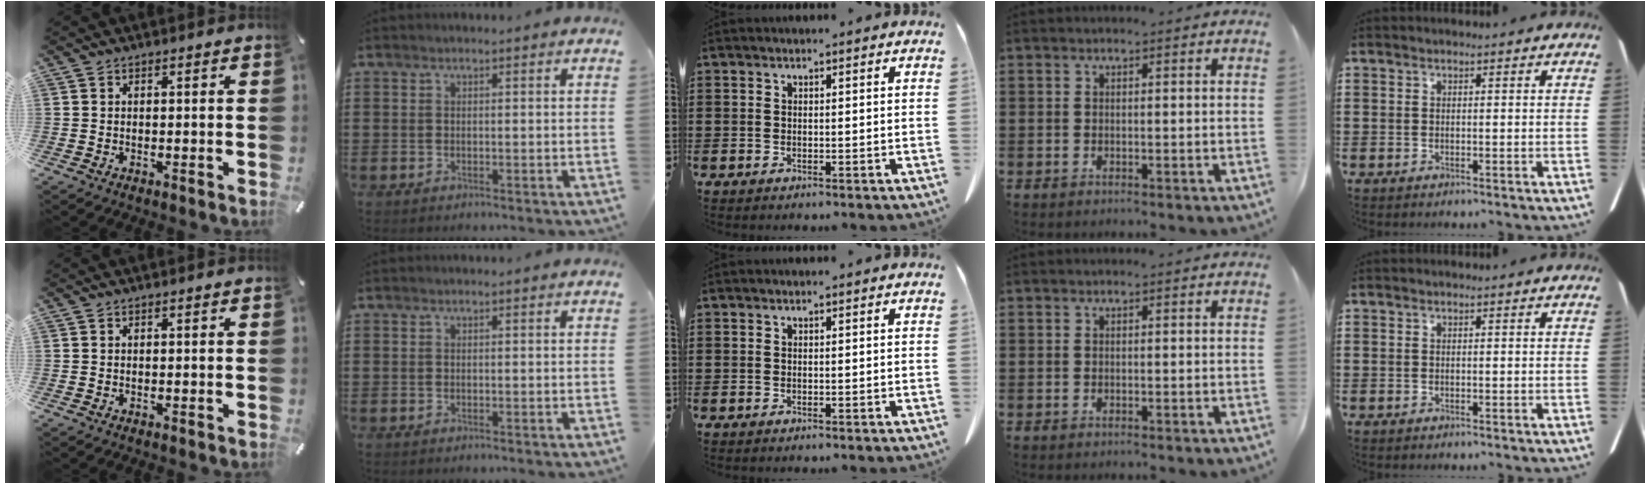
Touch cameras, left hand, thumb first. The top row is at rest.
{}